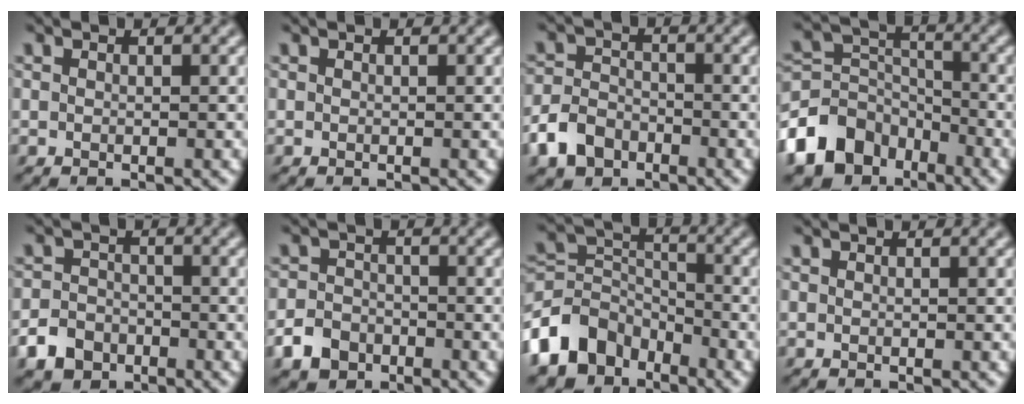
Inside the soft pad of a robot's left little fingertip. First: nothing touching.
{"total": 0.0}
{"total": 4.2, "force": [-2.6, 2.8, 1.7], "torque": [-0.042, 0.002, -0.054]}
{"total": 8.8, "force": [-5.2, 6.3, 3.3], "torque": [-0.064, 0.012, -0.114]}
{"total": 4.0, "force": [-2.5, 2.9, 1.2], "torque": [-0.020, -0.002, -0.051]}
{"total": 3.4, "force": [-2.0, 2.5, 1.1], "torque": [-0.026, 0.001, -0.042]}
{"total": 7.6, "force": [-4.8, 5.1, 3.0], "torque": [-0.058, 0.001, -0.109]}
{"total": 0.0}